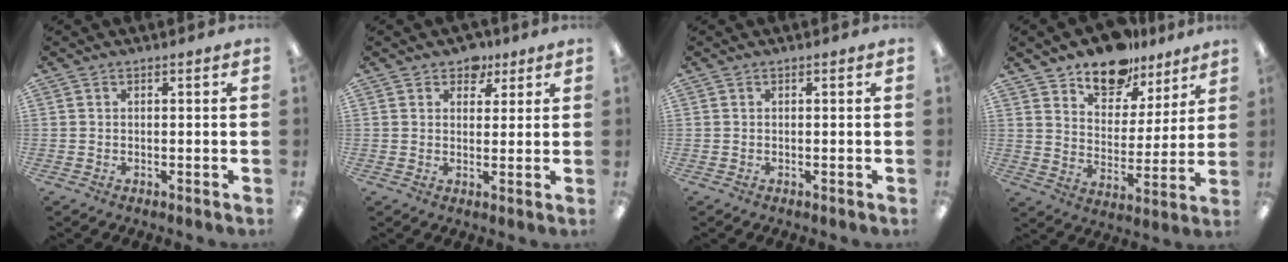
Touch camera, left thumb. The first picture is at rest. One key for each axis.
{"total": 5.5, "fx": 4.0, "fy": 3.5, "fz": 1.2, "tx": -0.008, "ty": -0.017, "tz": 0.068}
{"total": 0.0}
{"total": 12.7, "fx": 10.3, "fy": 6.7, "fz": 3.4, "tx": -0.056, "ty": -0.073, "tz": 0.191}